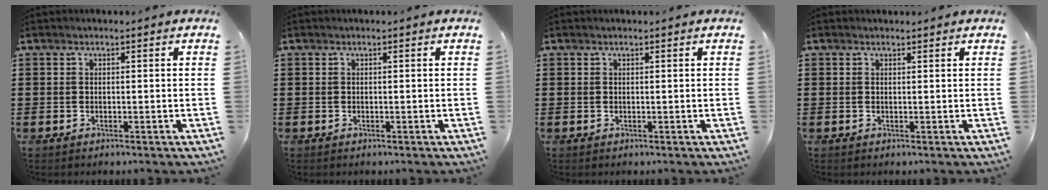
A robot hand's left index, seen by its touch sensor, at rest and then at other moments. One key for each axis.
{"total": 0.0}
{"total": 0.0}
{"total": 0.5, "fx": 0.4, "fy": 0.3, "fz": 0.0, "tx": -0.001, "ty": 0.001, "tz": 0.009}